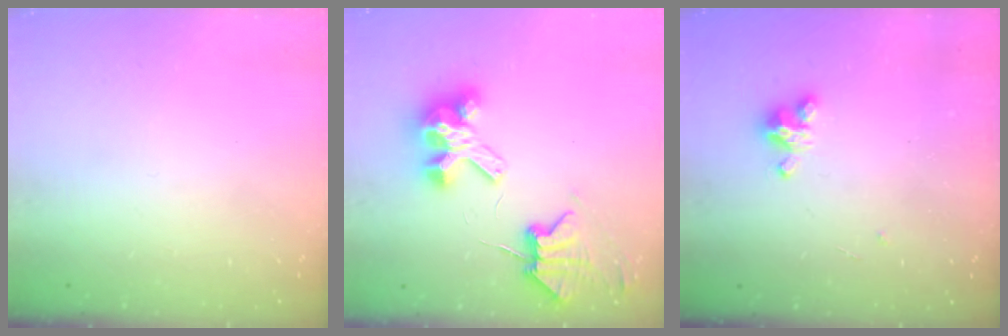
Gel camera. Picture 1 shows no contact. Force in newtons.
{"total": 8.0, "press": 7.9, "slide": 1.0}
{"total": 5.5, "press": 5.5, "slide": 0.4}